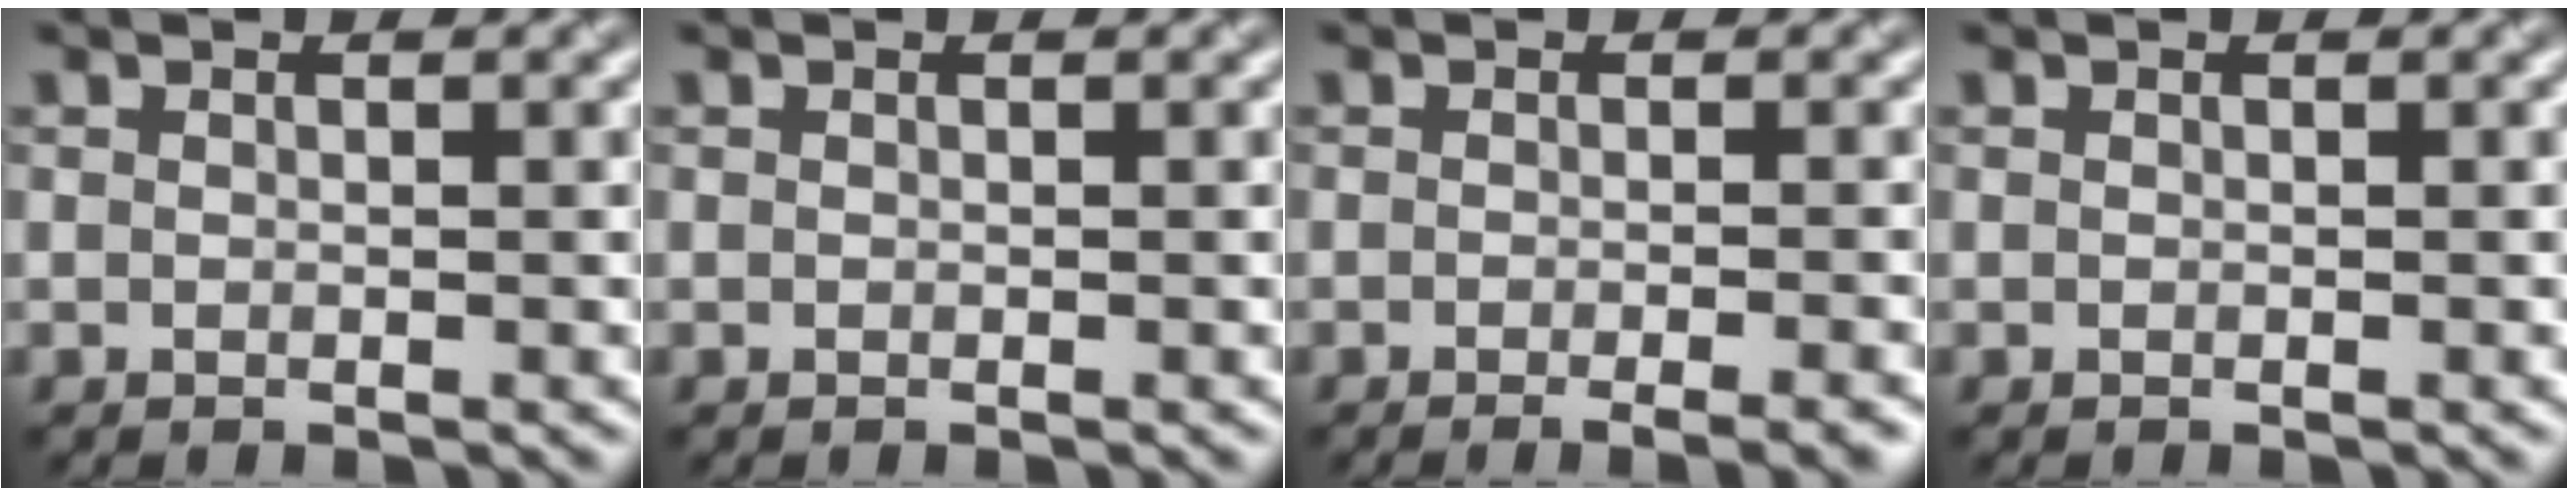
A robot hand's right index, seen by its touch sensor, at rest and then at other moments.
{"total": 0.0}
{"total": 3.4, "force": [-1.9, 0.9, 2.6], "torque": [-0.017, 0.003, -0.023]}
{"total": 0.0}